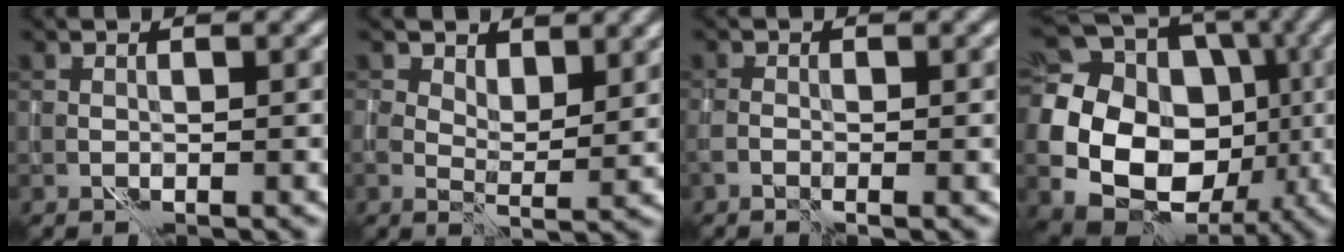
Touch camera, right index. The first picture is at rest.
{"total": 3.5, "force": [2.3, 1.8, 1.9], "torque": [-0.038, -0.003, 0.036]}
{"total": 1.0, "force": [-0.6, 0.3, 0.7], "torque": [-0.016, 0.001, -0.016]}
{"total": 18.9, "force": [-1.3, 16.6, 8.9], "torque": [-0.180, 0.009, -0.049]}